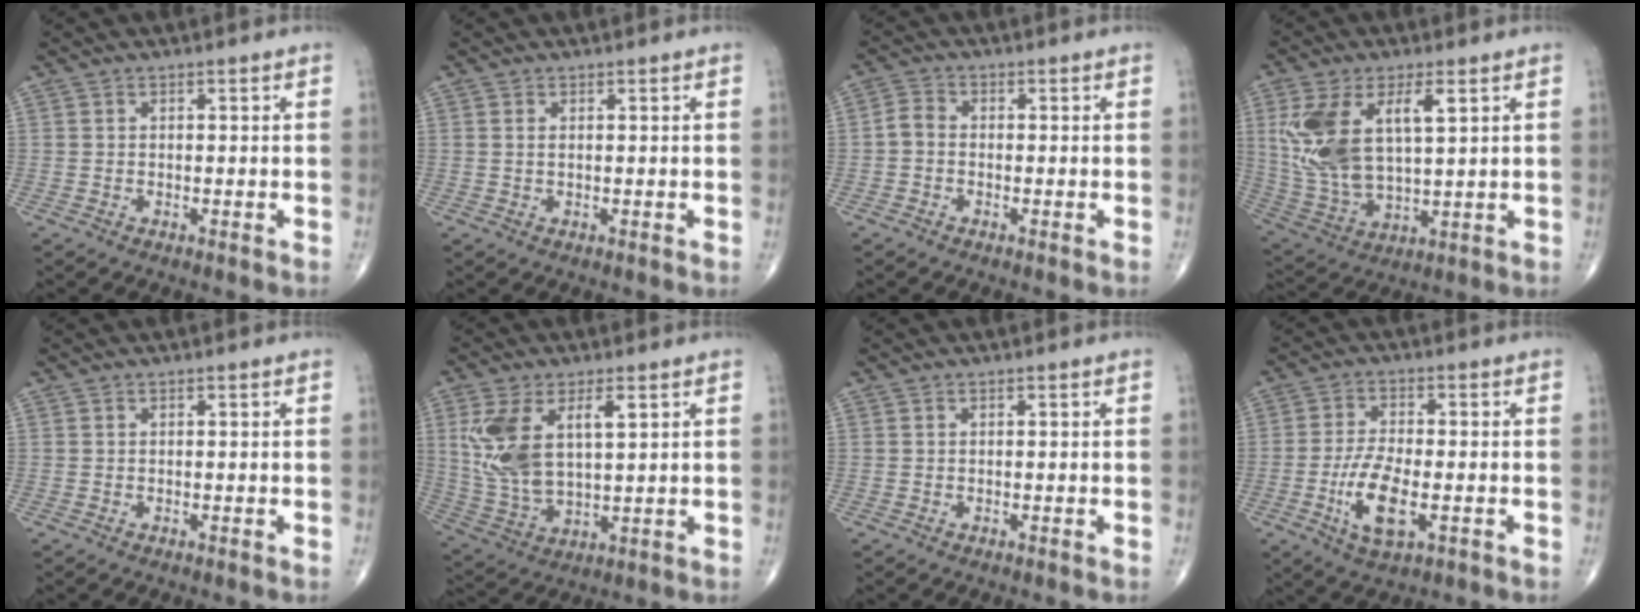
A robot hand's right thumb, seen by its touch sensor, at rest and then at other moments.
{"total": 0.7, "force": [0.3, 0.3, 0.6], "torque": [-0.016, 0.002, 0.008]}
{"total": 2.7, "force": [-0.6, 2.0, 1.7], "torque": [-0.026, 0.008, -0.021]}
{"total": 16.4, "force": [4.6, 7.7, 13.8], "torque": [-0.281, -0.014, 0.101]}
{"total": 0.0}
{"total": 13.9, "force": [4.0, 6.7, 11.4], "torque": [-0.233, -0.012, 0.091]}
{"total": 0.0}
{"total": 9.1, "force": [-2.6, 3.7, 7.9], "torque": [-0.156, 0.002, -0.045]}